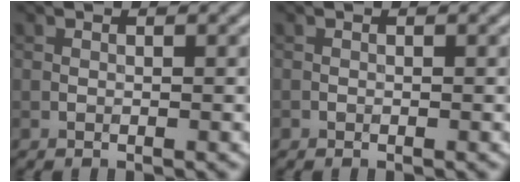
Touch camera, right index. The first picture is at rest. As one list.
[{"total": 0.0}]